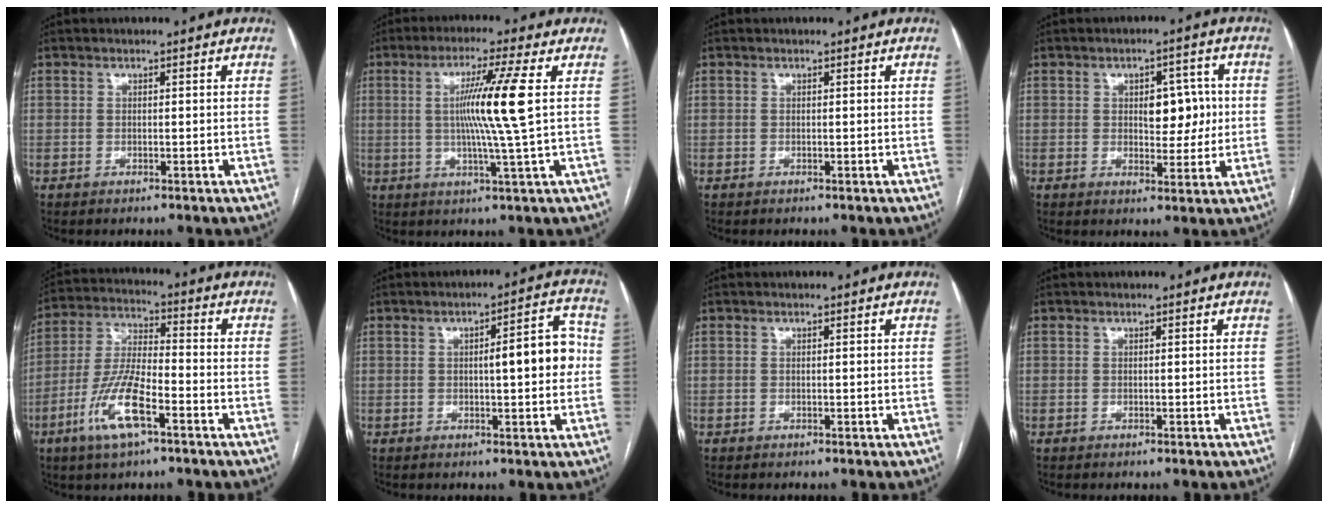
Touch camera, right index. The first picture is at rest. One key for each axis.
{"total": 9.6, "fx": 1.2, "fy": -2.0, "fz": 9.3, "tx": -0.171, "ty": -0.002, "tz": 0.026}
{"total": 0.0}
{"total": 6.1, "fx": 0.8, "fy": 3.3, "fz": 5.1, "tx": -0.060, "ty": 0.013, "tz": 0.016}
{"total": 11.2, "fx": -5.3, "fy": 2.4, "fz": 9.6, "tx": -0.201, "ty": -0.006, "tz": -0.101}
{"total": 7.8, "fx": 0.3, "fy": 1.7, "fz": 7.6, "tx": -0.100, "ty": 0.023, "tz": 0.003}
{"total": 0.0}
{"total": 0.0}